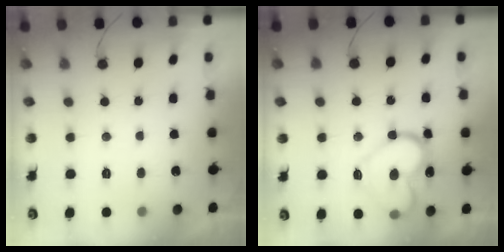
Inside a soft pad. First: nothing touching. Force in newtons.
{"total": 17.2, "press": 17.2, "slide": 1.0}